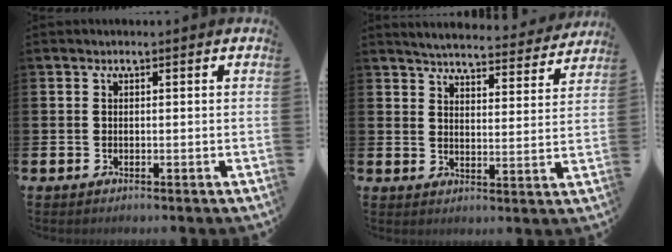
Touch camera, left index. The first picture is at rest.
{"total": 5.1, "force": [5.0, 0.3, 0.8], "torque": [-0.033, -0.040, 0.085]}